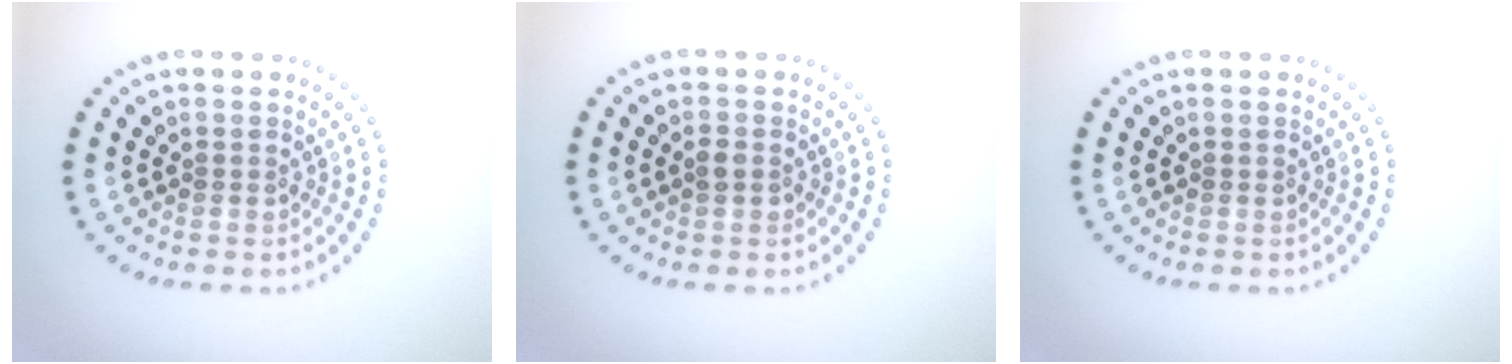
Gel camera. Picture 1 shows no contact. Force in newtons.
{"total": 1.1, "press": 1.0, "slide": 0.3}
{"total": 0.0}